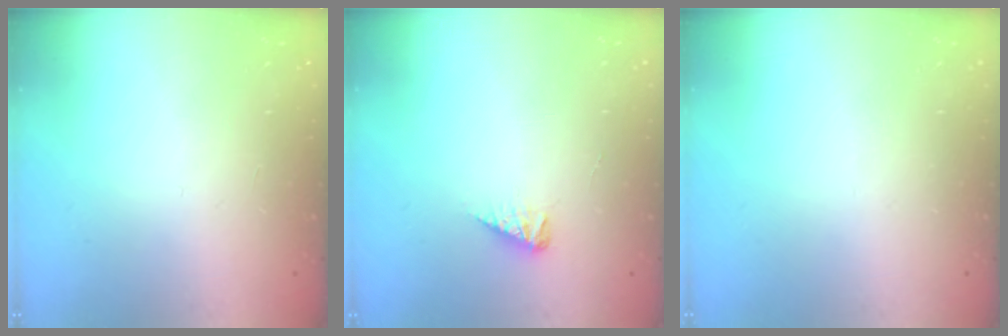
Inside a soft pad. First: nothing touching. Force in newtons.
{"total": 3.3, "press": 3.3, "slide": 0.3}
{"total": 0.0}